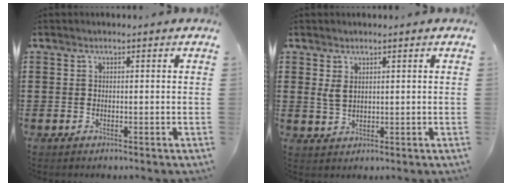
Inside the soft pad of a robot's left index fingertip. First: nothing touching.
{"total": 2.3, "force": [0.9, 1.4, 1.7], "torque": [-0.044, 0.003, 0.014]}